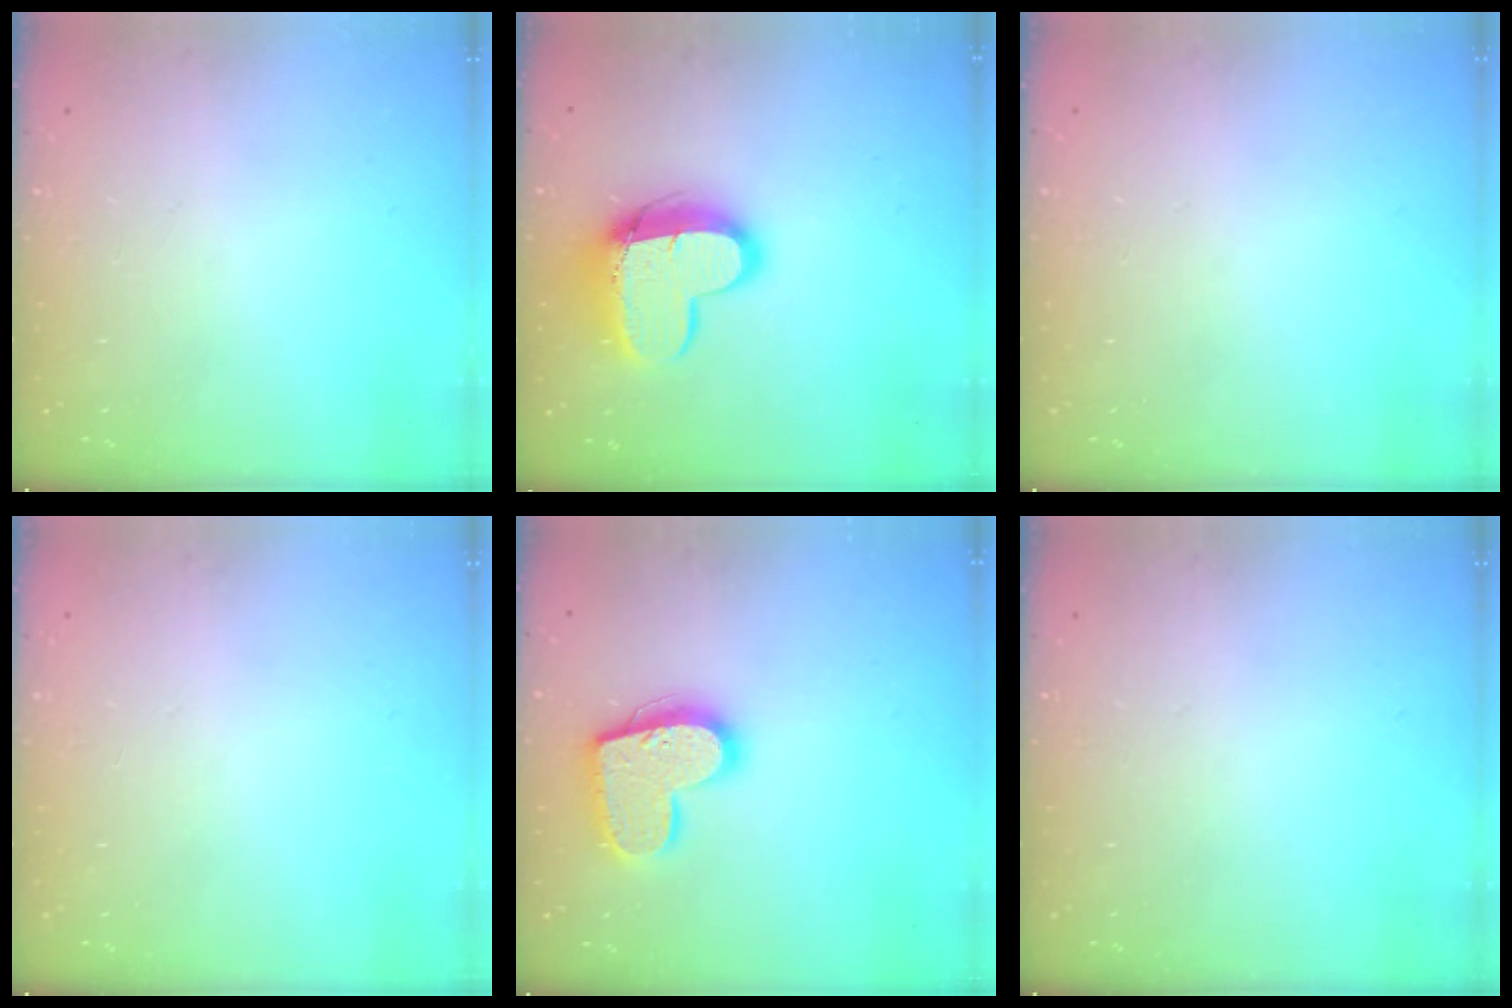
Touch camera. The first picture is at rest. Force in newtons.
{"total": 13.7, "press": 13.6, "slide": 1.3}
{"total": 0.5, "press": 0.5, "slide": 0.1}
{"total": 0.0}
{"total": 16.4, "press": 16.4, "slide": 1.0}
{"total": 0.0}